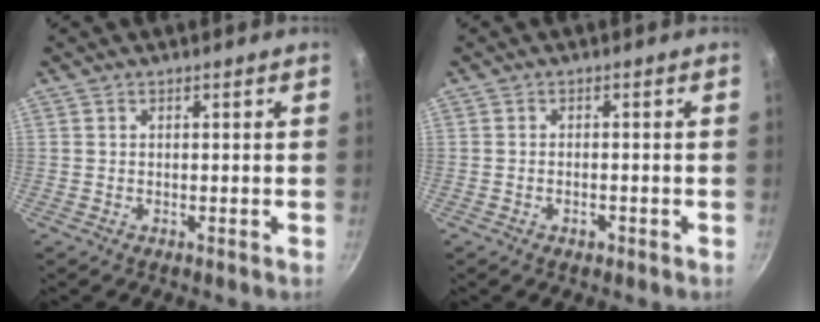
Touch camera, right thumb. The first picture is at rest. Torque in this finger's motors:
{"motor_torque": [-0.28, 0.04, -0.02, 0.49, -0.02]}